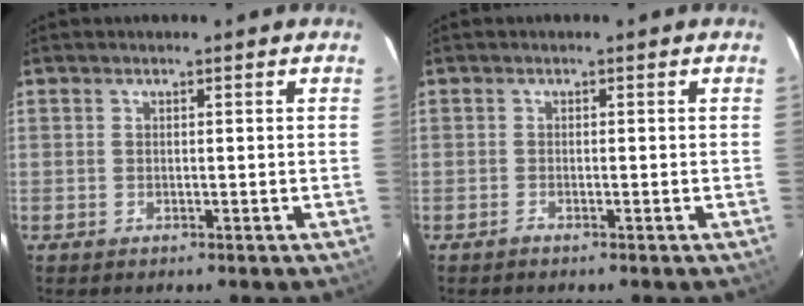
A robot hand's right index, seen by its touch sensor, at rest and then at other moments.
{"total": 0.5, "force": [-0.5, -0.1, 0.2], "torque": [-0.001, 0.000, -0.011]}